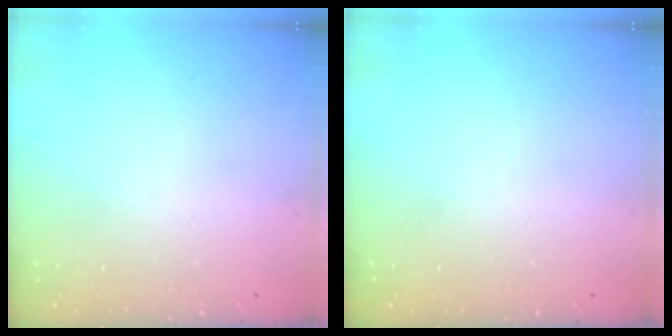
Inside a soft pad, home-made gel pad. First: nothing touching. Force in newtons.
{"total": 0.0}